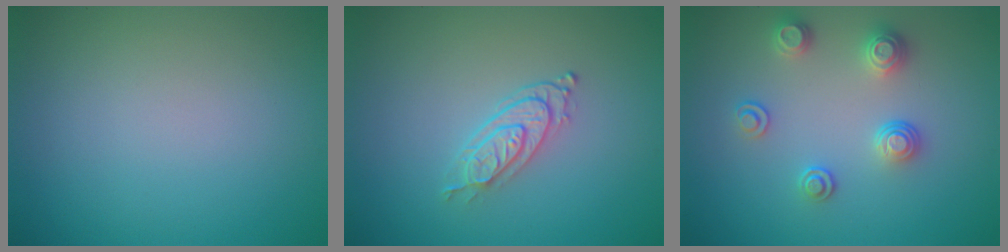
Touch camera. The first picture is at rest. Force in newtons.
{"total": 2.7, "press": 2.1, "slide": 1.7}
{"total": 2.6, "press": 2.6, "slide": 0.6}